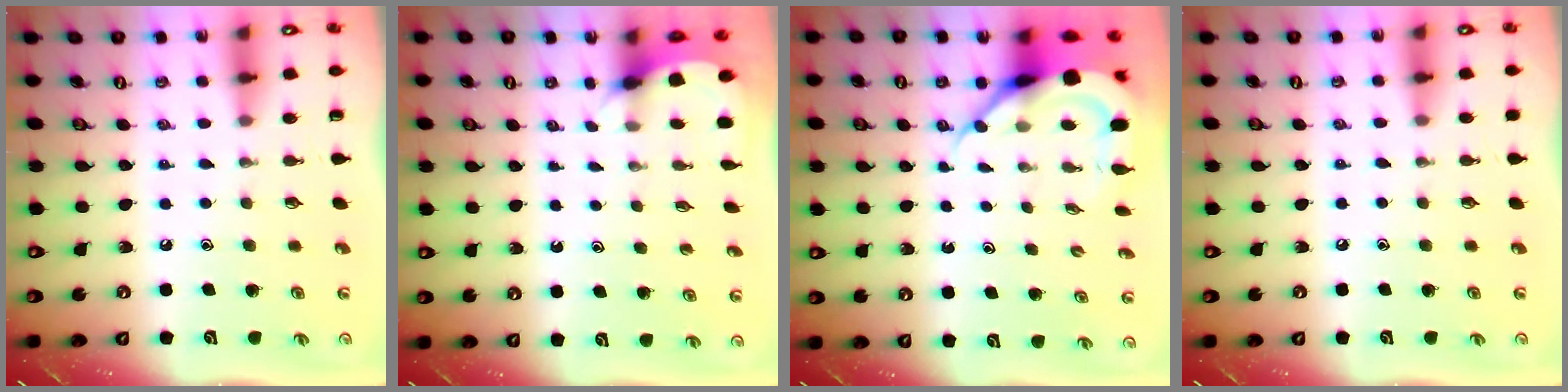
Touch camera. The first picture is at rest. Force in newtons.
{"total": 2.5, "press": 2.5, "slide": 0.1}
{"total": 8.3, "press": 8.2, "slide": 1.0}
{"total": 2.5, "press": 2.4, "slide": 0.4}